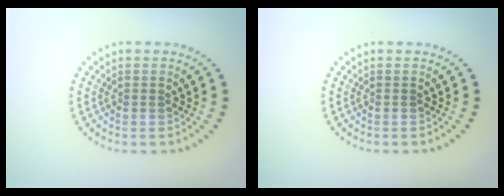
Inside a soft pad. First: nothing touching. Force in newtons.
{"total": 0.0}